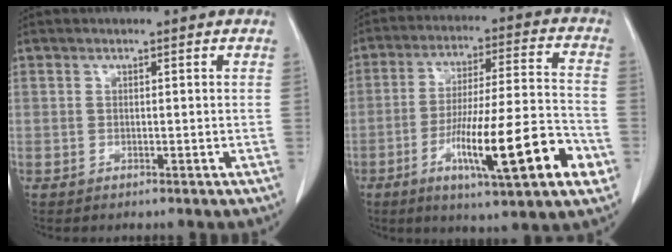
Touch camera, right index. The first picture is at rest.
{"total": 19.0, "force": [-7.2, 1.6, 17.5], "torque": [-0.267, -0.007, -0.111]}